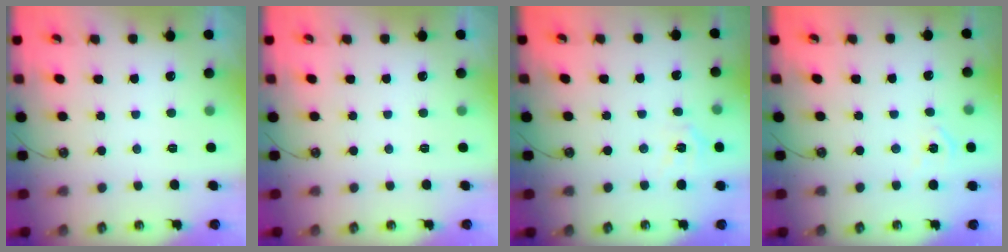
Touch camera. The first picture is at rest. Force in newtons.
{"total": 0.0}
{"total": 6.6, "press": 6.5, "slide": 0.7}
{"total": 4.7, "press": 4.7, "slide": 0.6}